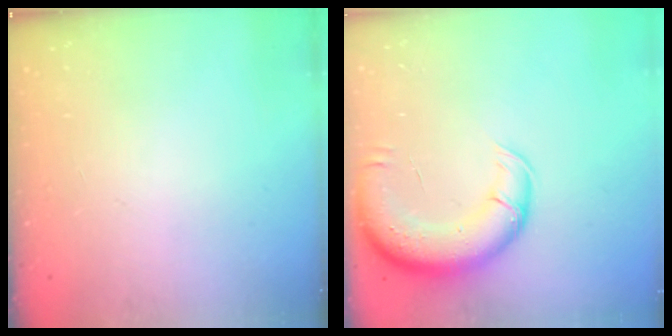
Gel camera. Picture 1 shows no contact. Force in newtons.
{"total": 13.2, "press": 12.8, "slide": 3.3}